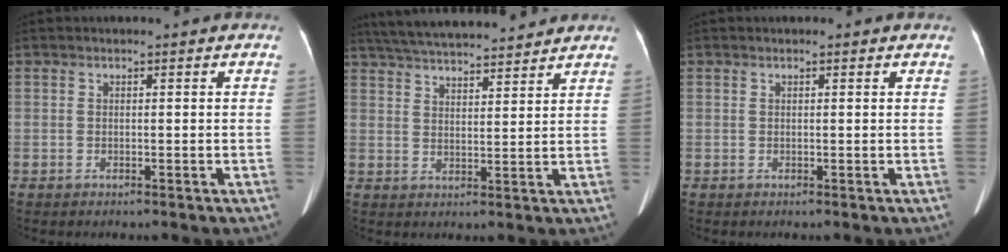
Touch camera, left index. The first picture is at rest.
{"total": 16.5, "force": [15.0, 2.6, 6.3], "torque": [-0.112, 0.039, 0.227]}
{"total": 0.8, "force": [0.6, 0.5, 0.1], "torque": [-0.005, 0.012, 0.007]}